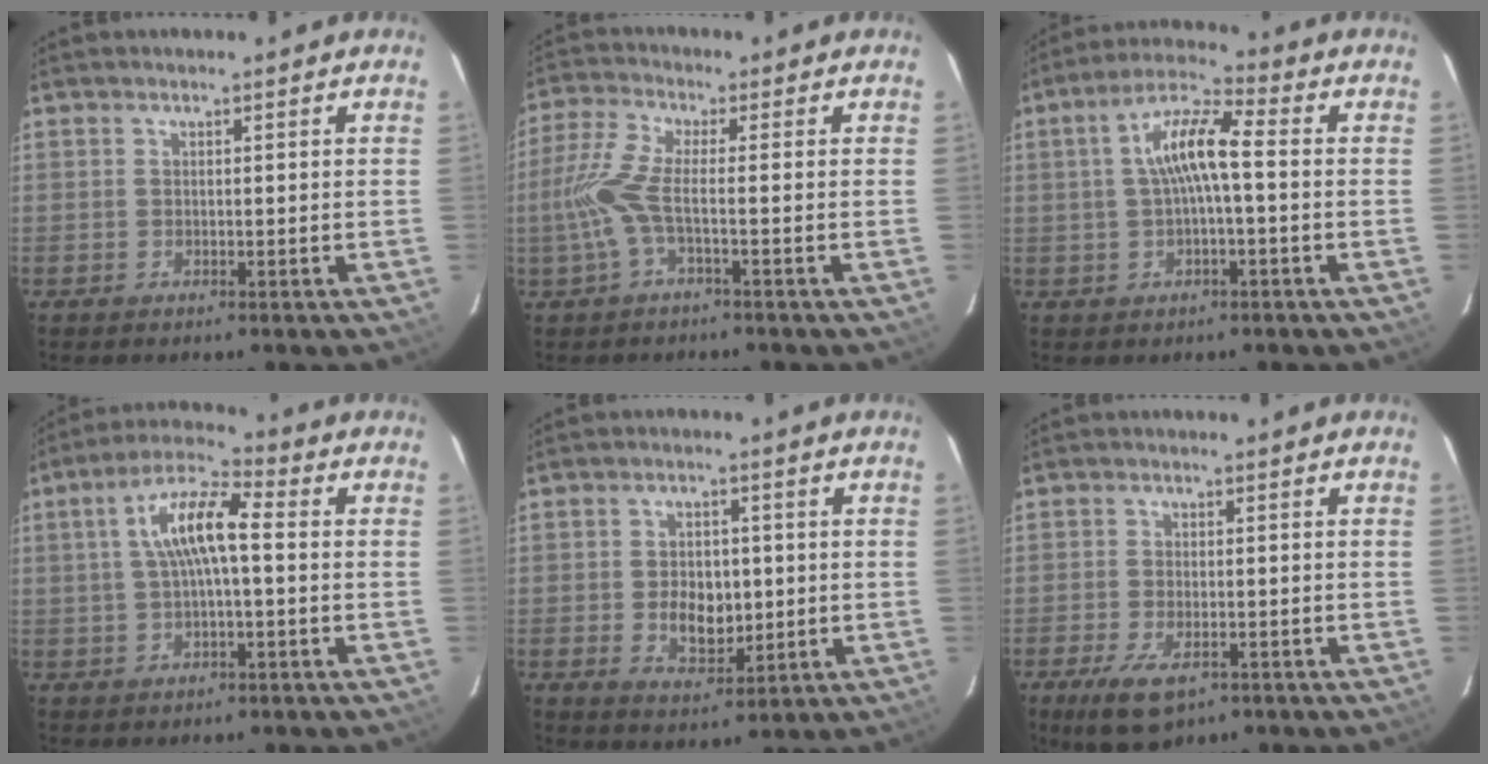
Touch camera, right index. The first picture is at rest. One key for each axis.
{"total": 6.8, "fx": -1.8, "fy": 0.6, "fz": 6.5, "tx": -0.162, "ty": 0.002, "tz": -0.036}
{"total": 8.8, "fx": 0.2, "fy": 2.1, "fz": 8.6, "tx": -0.164, "ty": 0.021, "tz": 0.002}
{"total": 9.8, "fx": 0.7, "fy": 2.8, "fz": 9.4, "tx": -0.176, "ty": 0.023, "tz": 0.011}
{"total": 7.2, "fx": -0.7, "fy": 4.8, "fz": 5.4, "tx": -0.102, "ty": 0.000, "tz": -0.002}
{"total": 7.6, "fx": -4.3, "fy": 3.4, "fz": 5.3, "tx": -0.123, "ty": -0.023, "tz": -0.072}